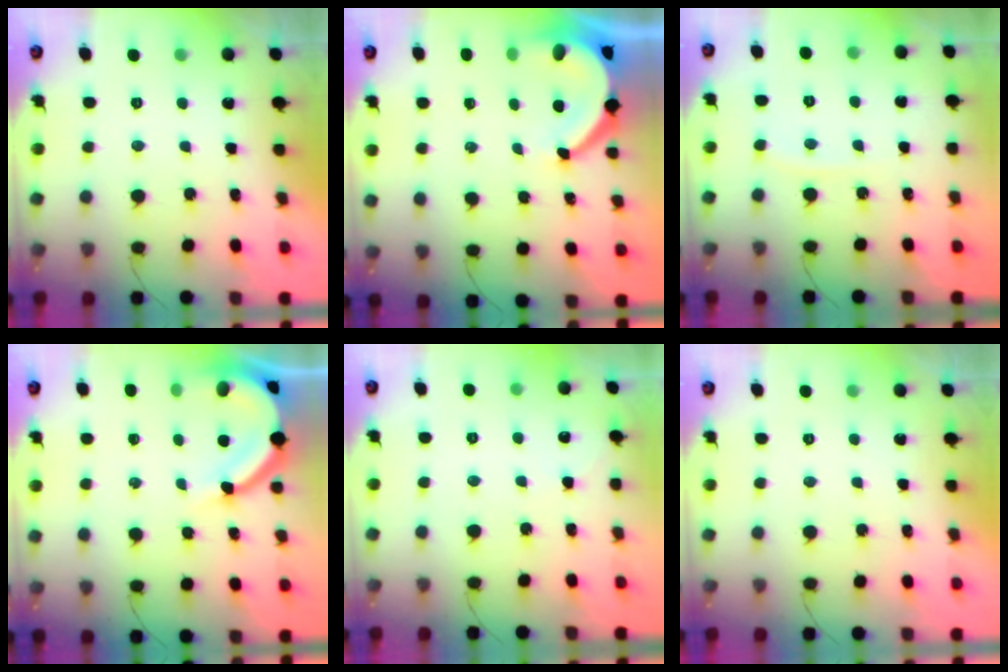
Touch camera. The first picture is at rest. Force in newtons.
{"total": 8.2, "press": 8.1, "slide": 1.0}
{"total": 2.9, "press": 2.9, "slide": 0.5}
{"total": 11.5, "press": 11.4, "slide": 1.2}
{"total": 2.9, "press": 2.9, "slide": 0.4}
{"total": 0.0}